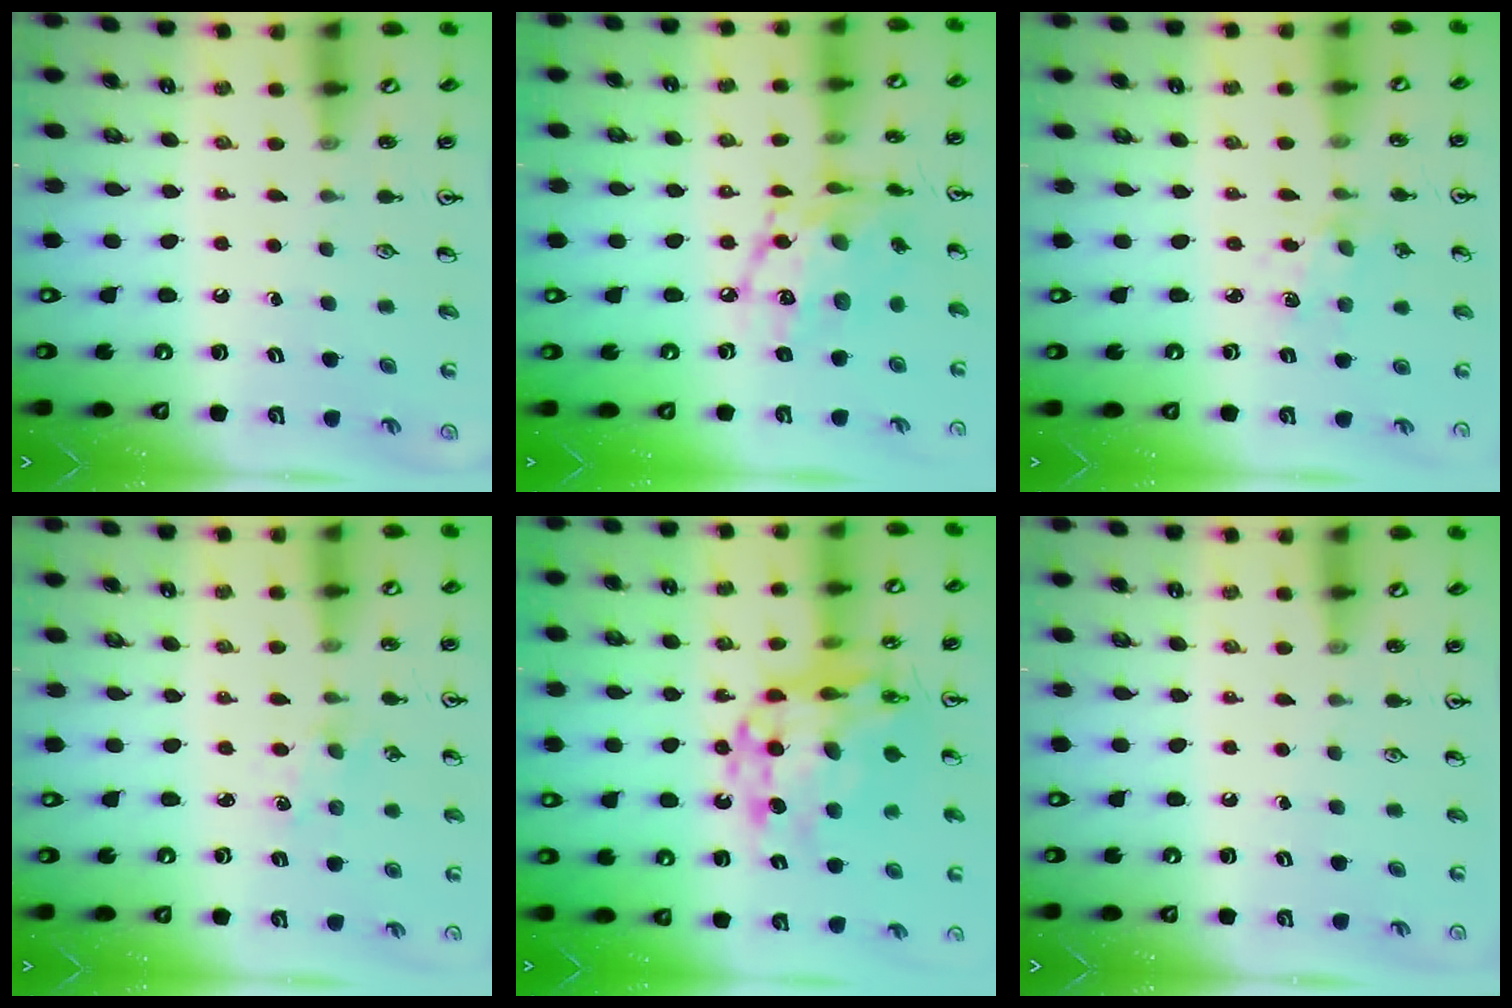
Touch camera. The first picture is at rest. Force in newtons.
{"total": 15.0, "press": 15.0, "slide": 0.9}
{"total": 2.7, "press": 2.6, "slide": 0.4}
{"total": 1.0, "press": 0.9, "slide": 0.4}
{"total": 16.6, "press": 16.5, "slide": 1.8}
{"total": 0.0}